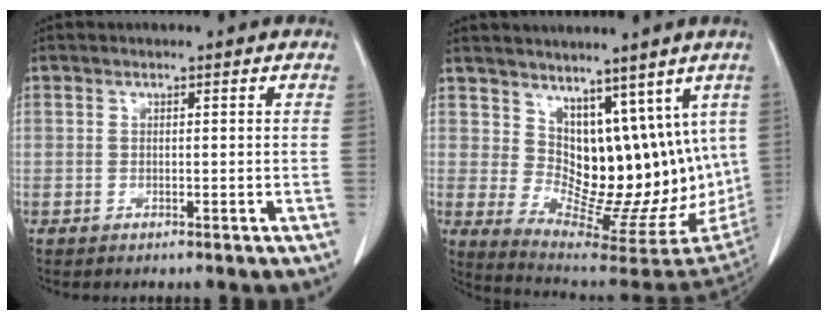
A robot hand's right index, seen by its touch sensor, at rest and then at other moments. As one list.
[{"total": 14.3, "force": [5.9, 8.3, 10.0], "torque": [-0.123, -0.006, 0.116]}]